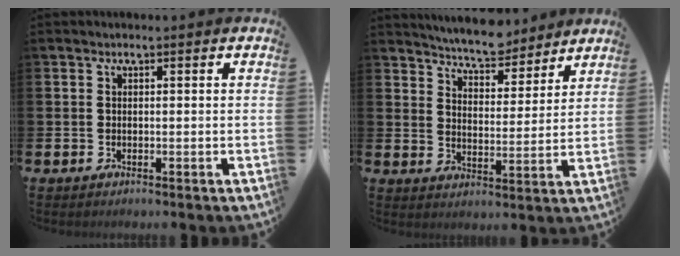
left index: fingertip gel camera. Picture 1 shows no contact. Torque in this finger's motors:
{"motor_torque": [0.48, -1.66, 0.40, 0.08]}